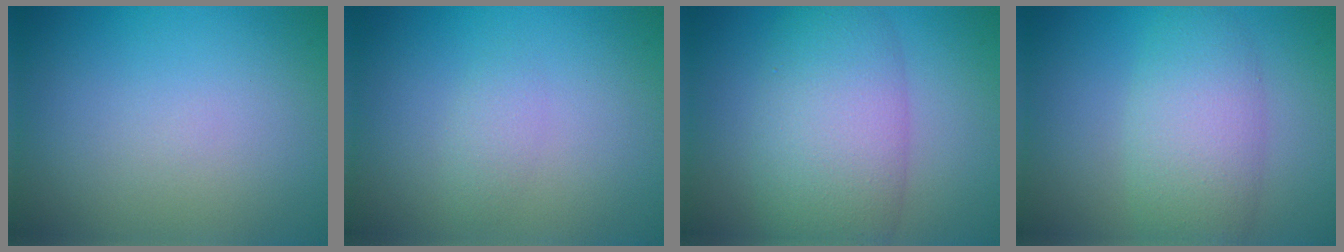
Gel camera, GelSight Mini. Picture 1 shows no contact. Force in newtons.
{"total": 1.3, "press": 1.3, "slide": 0.0}
{"total": 7.9, "press": 7.9, "slide": 0.2}
{"total": 5.0, "press": 5.0, "slide": 0.3}